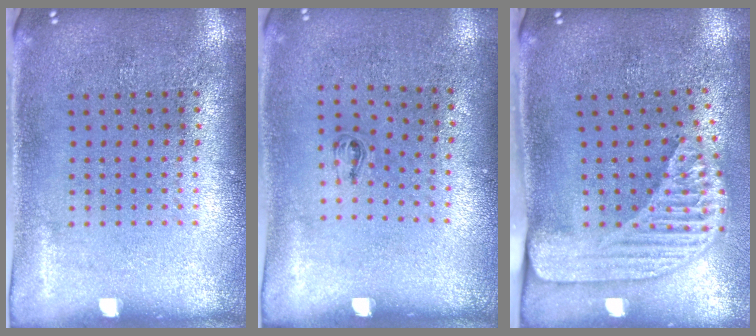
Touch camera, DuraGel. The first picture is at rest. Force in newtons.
{"total": 0.5, "press": 0.3, "slide": 0.5}
{"total": 2.3, "press": 1.7, "slide": 1.5}